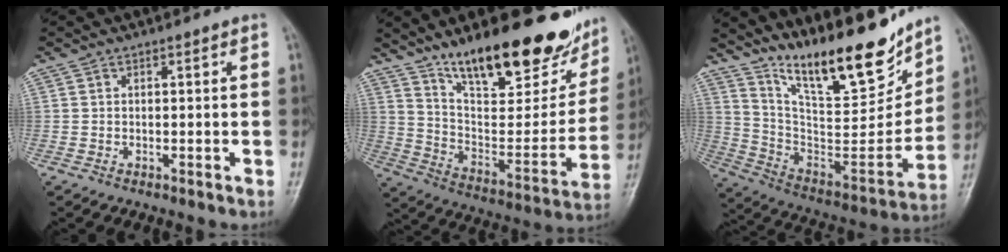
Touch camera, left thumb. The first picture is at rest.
{"total": 27.1, "force": [18.7, 9.3, 17.3], "torque": [-0.210, -0.081, 0.295]}
{"total": 22.3, "force": [17.2, 5.8, 13.0], "torque": [-0.165, -0.102, 0.299]}